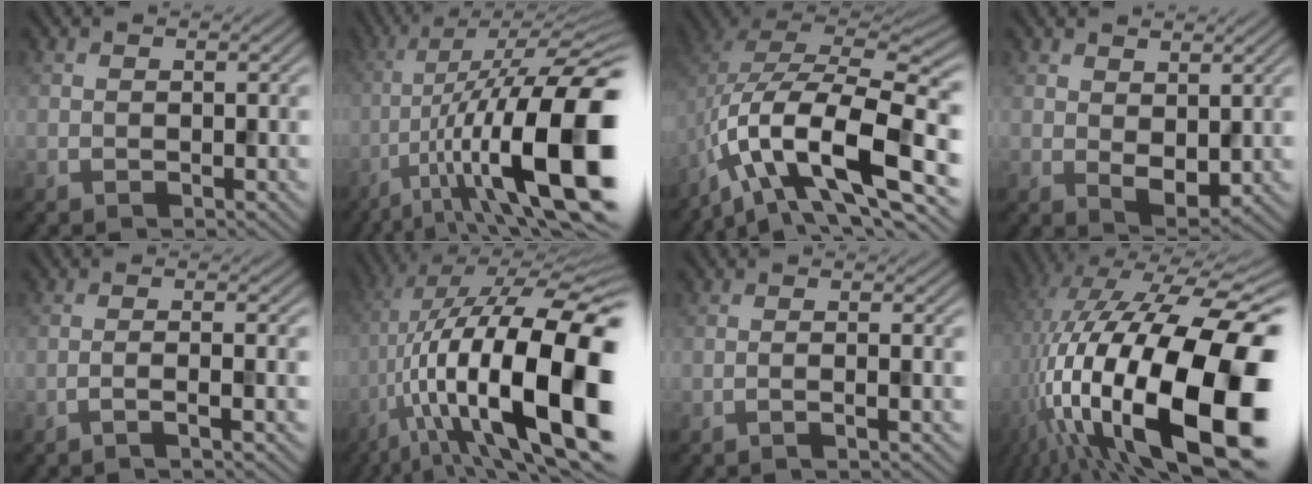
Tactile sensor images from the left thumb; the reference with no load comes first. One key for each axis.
{"total": 18.8, "fx": -6.5, "fy": 5.3, "fz": 16.8, "tx": -0.266, "ty": 0.001, "tz": -0.108}
{"total": 14.8, "fx": -6.1, "fy": 6.3, "fz": 11.9, "tx": -0.228, "ty": -0.001, "tz": -0.116}
{"total": 3.8, "fx": 1.5, "fy": 2.3, "fz": 2.7, "tx": -0.055, "ty": -0.011, "tz": 0.032}
{"total": 3.3, "fx": -1.7, "fy": 0.3, "fz": 2.8, "tx": -0.040, "ty": 0.012, "tz": -0.045}
{"total": 21.6, "fx": -4.9, "fy": 7.3, "fz": 19.7, "tx": -0.327, "ty": 0.006, "tz": -0.083}
{"total": 2.3, "fx": -1.1, "fy": 0.1, "fz": 2.1, "tx": -0.030, "ty": 0.006, "tz": -0.026}
{"total": 23.7, "fx": -6.0, "fy": 9.6, "fz": 20.8, "tx": -0.379, "ty": -0.011, "tz": -0.108}